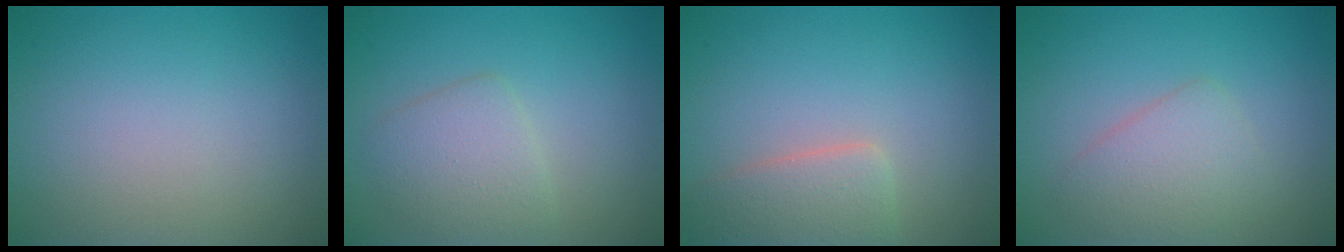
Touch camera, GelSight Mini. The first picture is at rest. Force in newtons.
{"total": 3.0, "press": 3.0, "slide": 0.1}
{"total": 3.2, "press": 3.2, "slide": 0.1}
{"total": 2.9, "press": 2.9, "slide": 0.0}